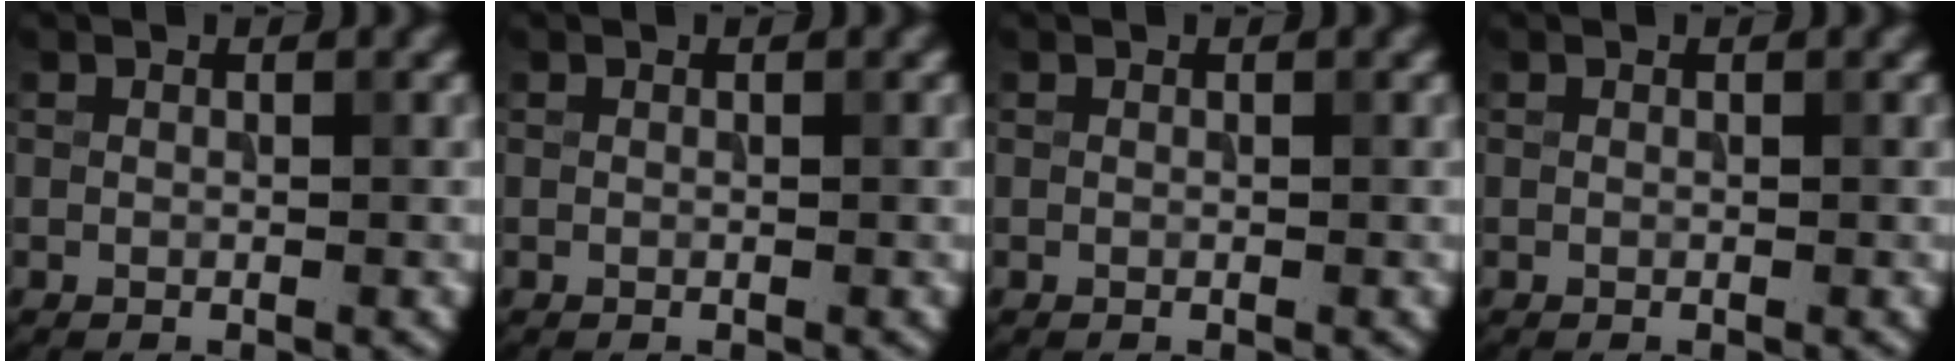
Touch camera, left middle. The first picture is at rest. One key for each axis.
{"total": 0.0}
{"total": 0.0}
{"total": 0.0}